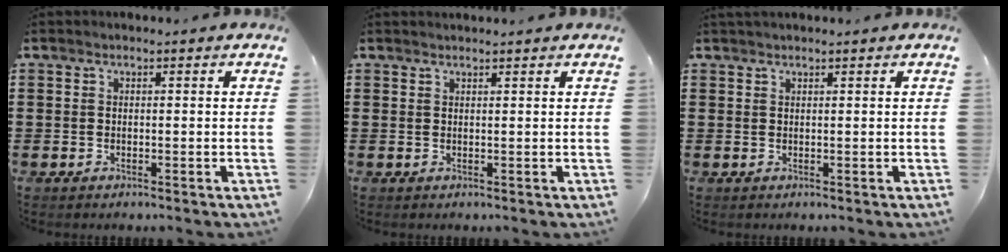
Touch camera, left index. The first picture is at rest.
{"total": 0.8, "force": [0.8, -0.1, 0.2], "torque": [-0.005, -0.003, 0.016]}
{"total": 0.7, "force": [0.6, 0.0, 0.3], "torque": [-0.008, 0.000, 0.012]}